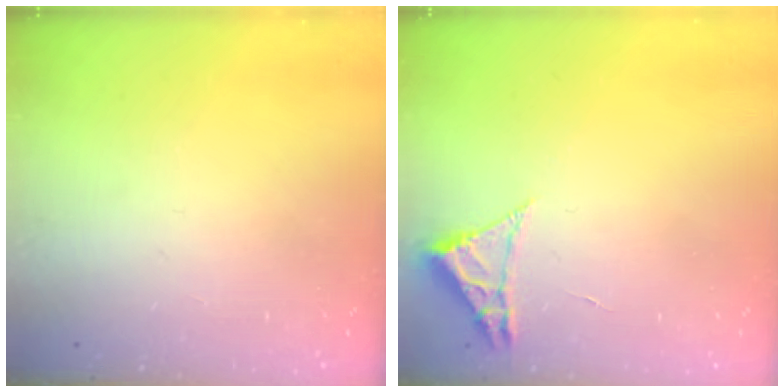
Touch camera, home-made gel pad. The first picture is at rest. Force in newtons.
{"total": 2.3, "press": 2.3, "slide": 0.4}